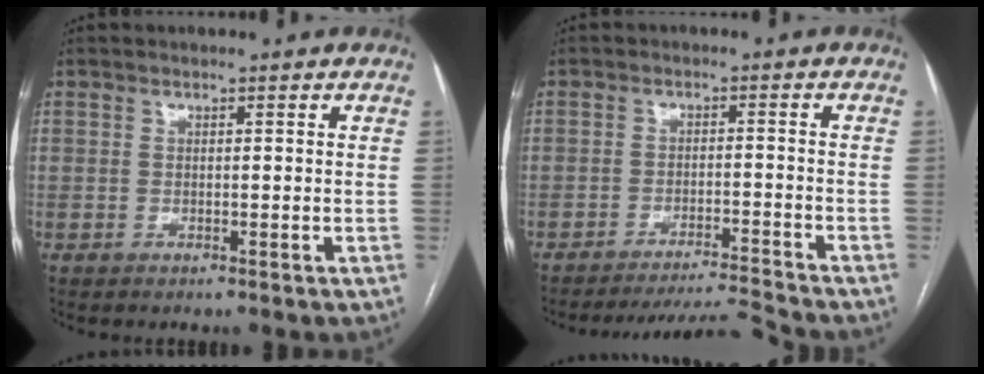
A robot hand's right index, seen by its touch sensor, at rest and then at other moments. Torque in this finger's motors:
{"motor_torque": [-0.33, -0.60, 0.14, 0.03]}